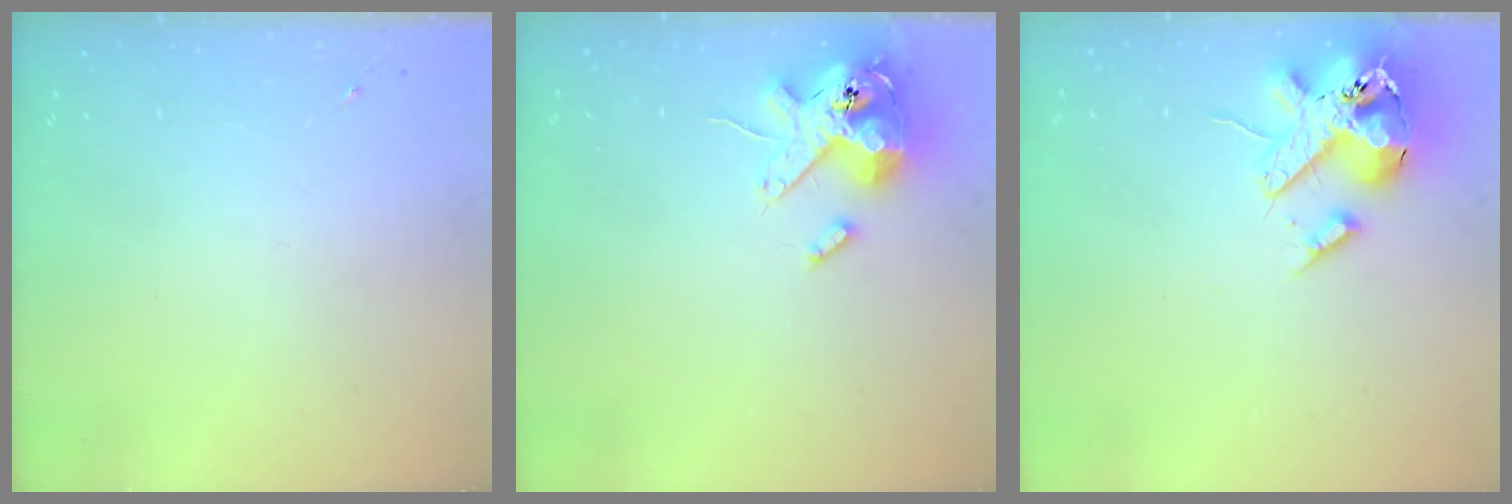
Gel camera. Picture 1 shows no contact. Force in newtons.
{"total": 14.8, "press": 14.5, "slide": 2.9}
{"total": 16.9, "press": 16.7, "slide": 2.8}